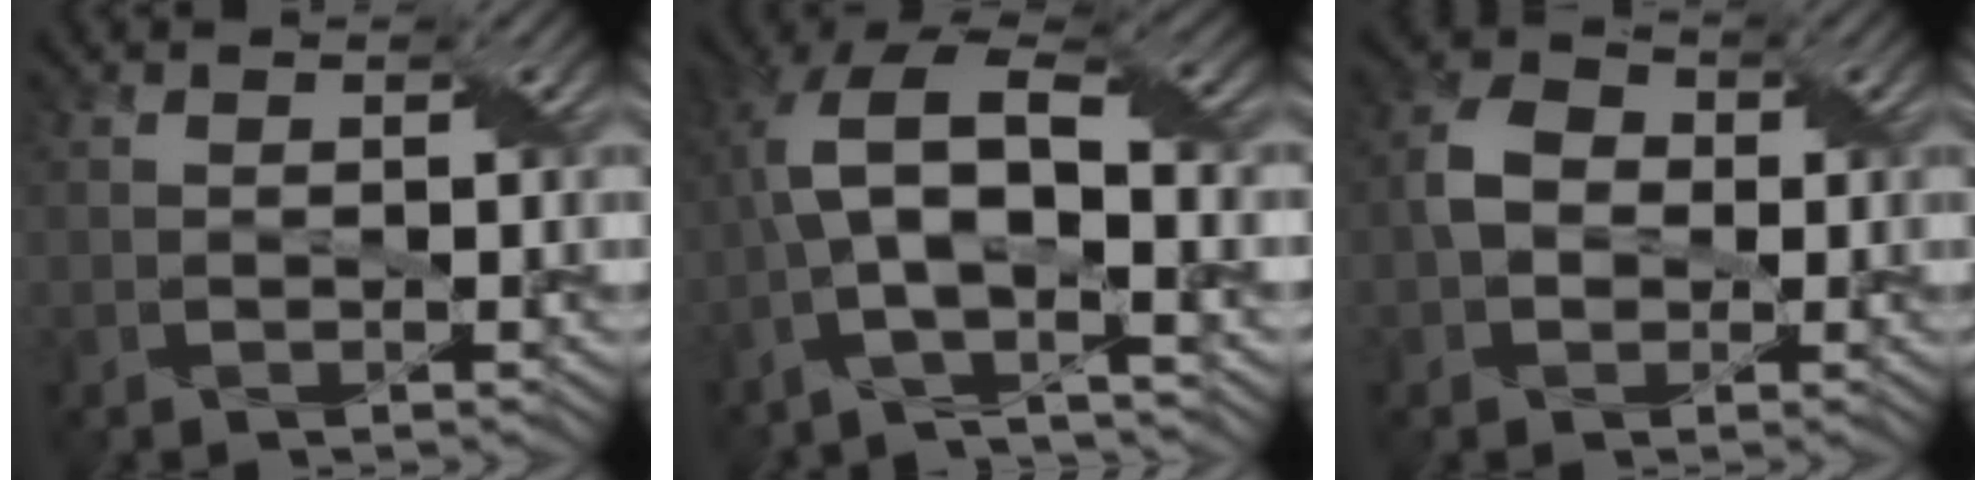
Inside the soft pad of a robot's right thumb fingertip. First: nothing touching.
{"total": 11.6, "force": [-2.5, 4.3, 10.4], "torque": [-0.225, 0.009, -0.048]}
{"total": 4.3, "force": [-0.2, 3.6, 2.4], "torque": [-0.053, 0.008, -0.013]}